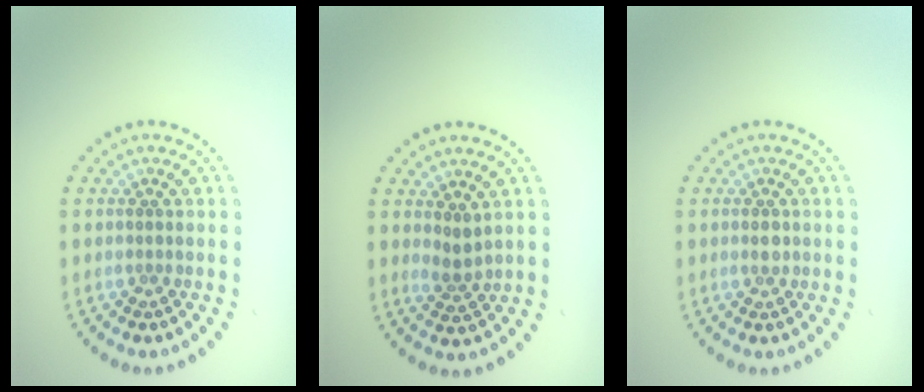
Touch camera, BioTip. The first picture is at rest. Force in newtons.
{"total": 1.6, "press": 1.3, "slide": 0.9}
{"total": 0.9, "press": 0.8, "slide": 0.3}